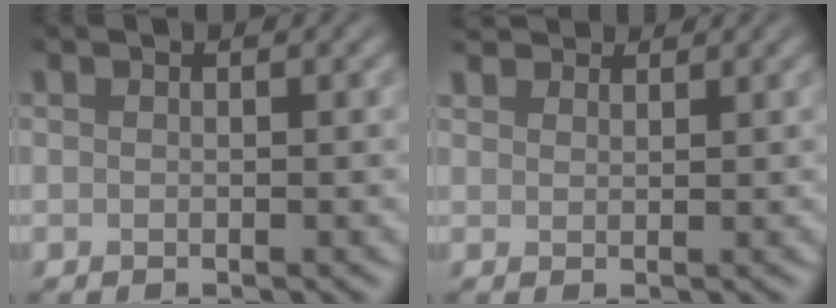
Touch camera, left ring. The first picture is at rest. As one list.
[{"total": 3.2, "force": [3.0, 1.0, 0.7], "torque": [-0.026, 0.003, 0.052]}]